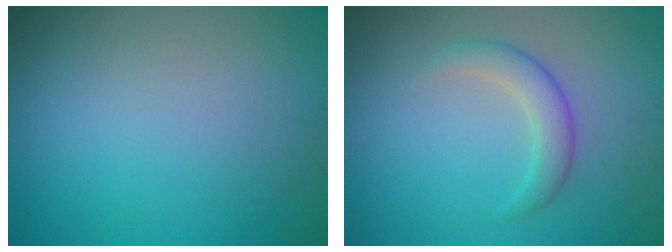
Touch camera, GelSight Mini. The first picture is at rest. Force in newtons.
{"total": 2.5, "press": 2.5, "slide": 0.1}